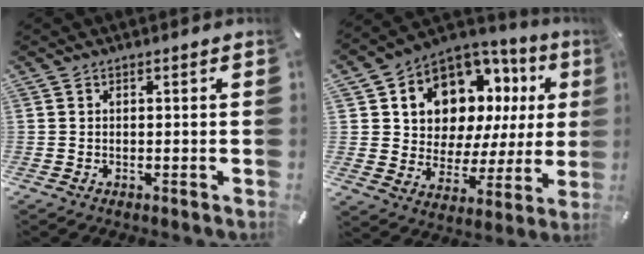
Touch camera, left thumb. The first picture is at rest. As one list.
[{"total": 11.8, "force": [7.2, 8.3, 4.2], "torque": [-0.079, -0.074, 0.133]}]